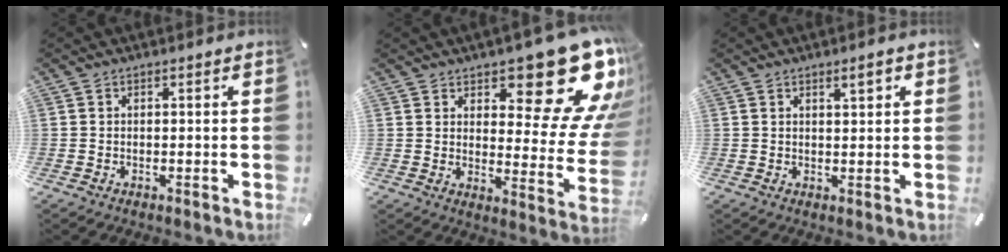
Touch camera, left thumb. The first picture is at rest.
{"total": 20.7, "force": [12.6, 8.6, 14.0], "torque": [-0.151, -0.110, 0.204]}
{"total": 3.1, "force": [1.8, 1.0, 2.3], "torque": [-0.033, -0.003, 0.026]}